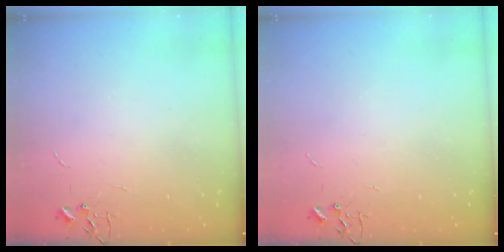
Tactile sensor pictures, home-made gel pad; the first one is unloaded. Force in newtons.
{"total": 0.0}